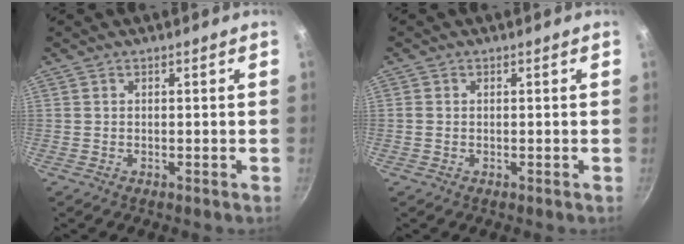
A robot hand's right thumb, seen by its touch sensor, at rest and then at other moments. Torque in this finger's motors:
{"motor_torque": [-0.30, -0.35, -0.15, -0.11, 0.04]}